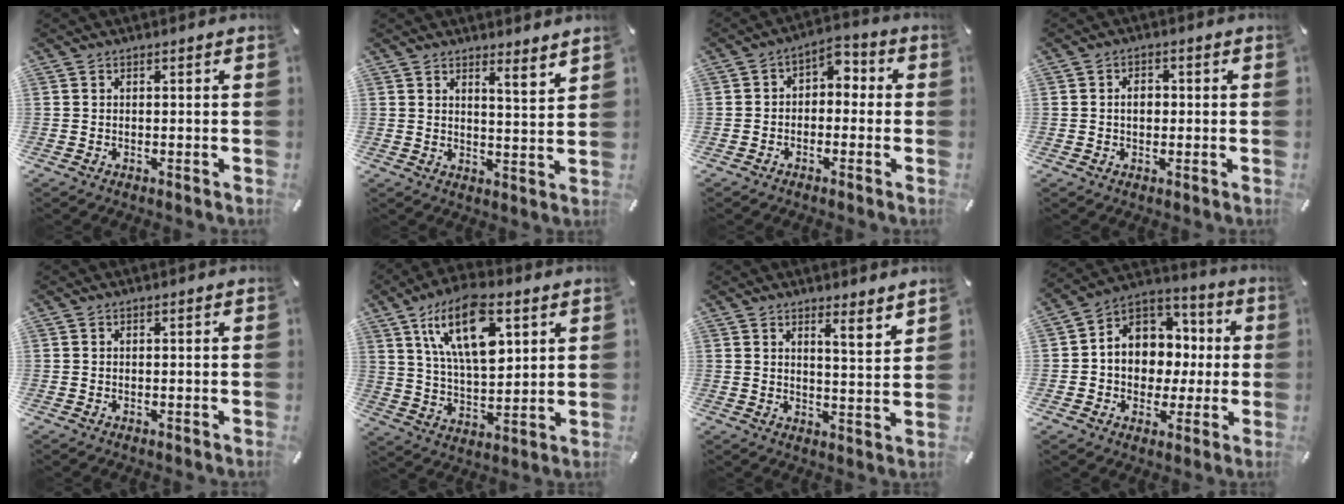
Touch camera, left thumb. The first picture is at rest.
{"total": 4.3, "force": [4.1, -0.3, 1.4], "torque": [-0.022, -0.036, 0.068]}
{"total": 4.1, "force": [-1.8, 3.3, 1.8], "torque": [-0.031, 0.017, -0.038]}
{"total": 3.4, "force": [-0.1, 2.5, 2.4], "torque": [-0.032, 0.000, -0.007]}
{"total": 0.0}
{"total": 17.4, "force": [8.1, 8.5, 12.8], "torque": [-0.247, -0.014, 0.135]}
{"total": 4.7, "force": [4.2, 0.2, 2.2], "torque": [-0.031, -0.036, 0.068]}
{"total": 11.1, "force": [0.3, 10.4, 3.9], "torque": [-0.075, -0.008, 0.015]}